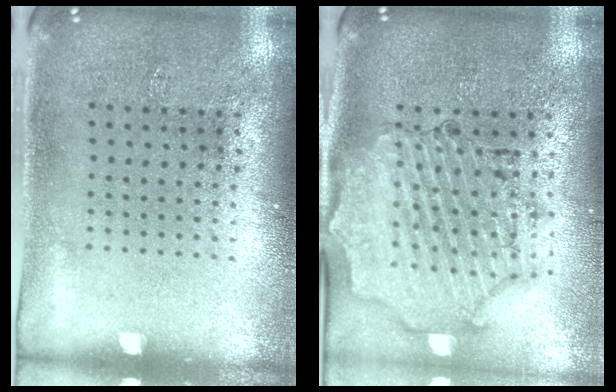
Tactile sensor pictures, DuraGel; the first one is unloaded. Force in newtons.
{"total": 1.8, "press": 1.8, "slide": 0.3}